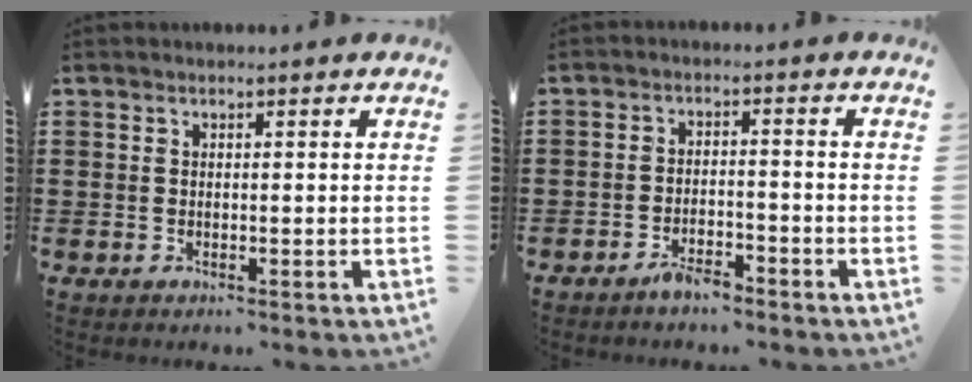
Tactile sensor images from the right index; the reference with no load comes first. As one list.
[{"total": 2.8, "force": [-2.5, 0.7, 1.2], "torque": [-0.020, 0.008, -0.048]}]